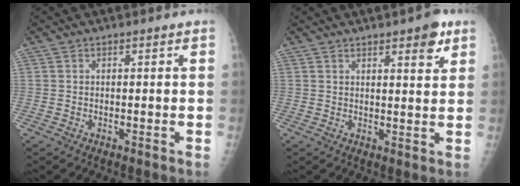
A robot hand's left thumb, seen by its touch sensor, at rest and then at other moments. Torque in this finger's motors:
{"motor_torque": [-0.14, -0.19, -0.02, 0.02, 0.07]}